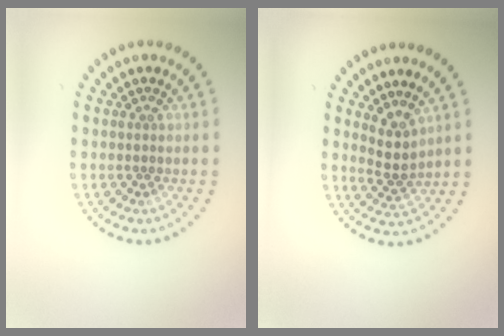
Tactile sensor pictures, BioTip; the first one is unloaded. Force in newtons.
{"total": 2.4, "press": 1.8, "slide": 1.6}